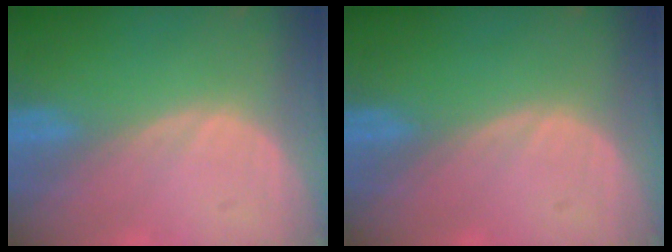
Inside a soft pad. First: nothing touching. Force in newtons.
{"total": 0.0}